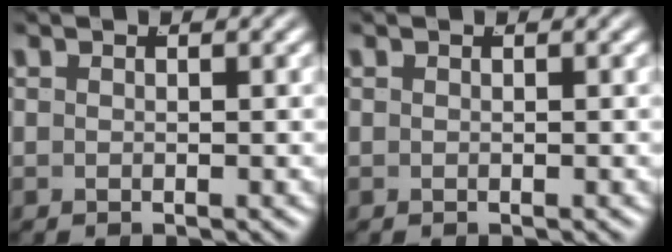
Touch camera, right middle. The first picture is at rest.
{"total": 0.0}